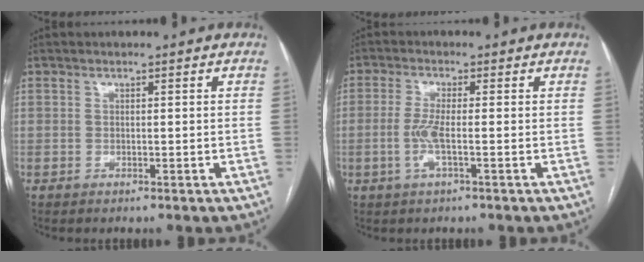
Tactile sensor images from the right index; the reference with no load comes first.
{"total": 3.9, "force": [-1.0, 0.3, 3.7], "torque": [-0.085, -0.006, -0.023]}